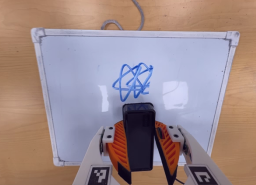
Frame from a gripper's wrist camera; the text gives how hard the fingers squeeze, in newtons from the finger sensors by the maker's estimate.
{"total": 8.6, "left": 8.9, "right": 8.2}